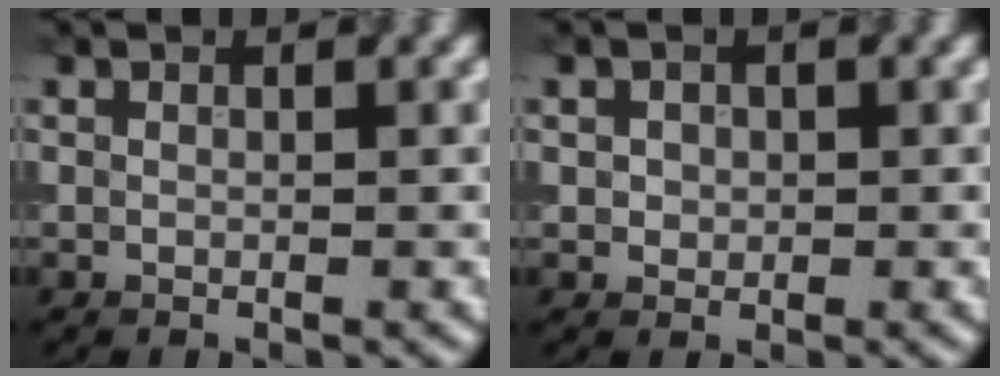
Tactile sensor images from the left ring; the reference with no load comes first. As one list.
[{"total": 1.1, "force": [0.2, 1.0, 0.3], "torque": [0.002, -0.003, 0.005]}]